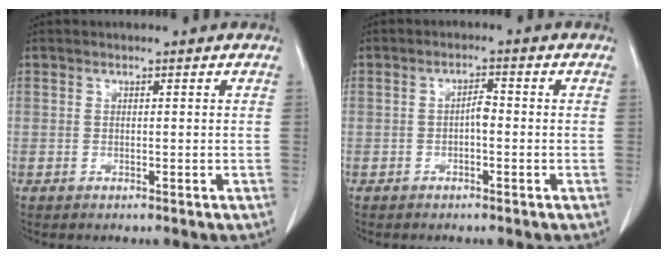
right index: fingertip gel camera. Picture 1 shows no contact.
{"total": 2.0, "force": [-0.5, 0.6, 1.8], "torque": [-0.031, 0.005, -0.009]}